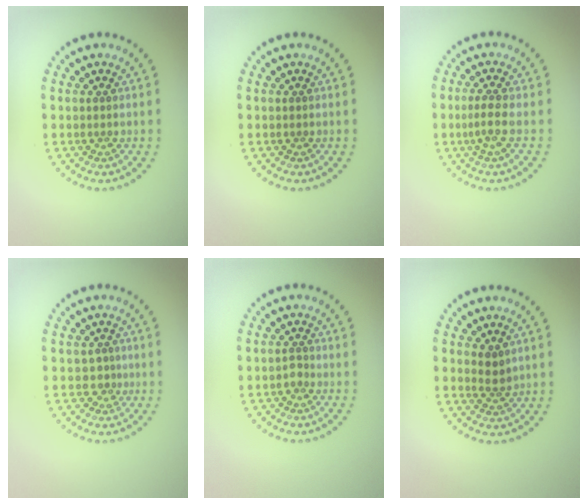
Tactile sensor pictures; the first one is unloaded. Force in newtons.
{"total": 0.0}
{"total": 1.6, "press": 1.3, "slide": 0.9}
{"total": 1.2, "press": 0.7, "slide": 1.0}
{"total": 0.7, "press": 0.6, "slide": 0.4}
{"total": 1.4, "press": 1.1, "slide": 0.8}